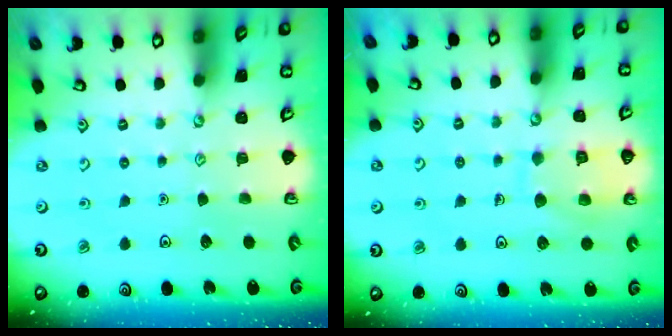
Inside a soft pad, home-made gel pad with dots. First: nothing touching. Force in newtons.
{"total": 10.0, "press": 10.0, "slide": 0.8}